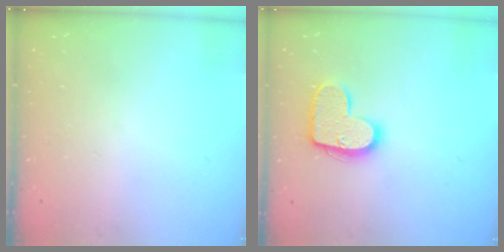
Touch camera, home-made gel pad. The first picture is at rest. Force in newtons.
{"total": 13.8, "press": 13.8, "slide": 0.7}